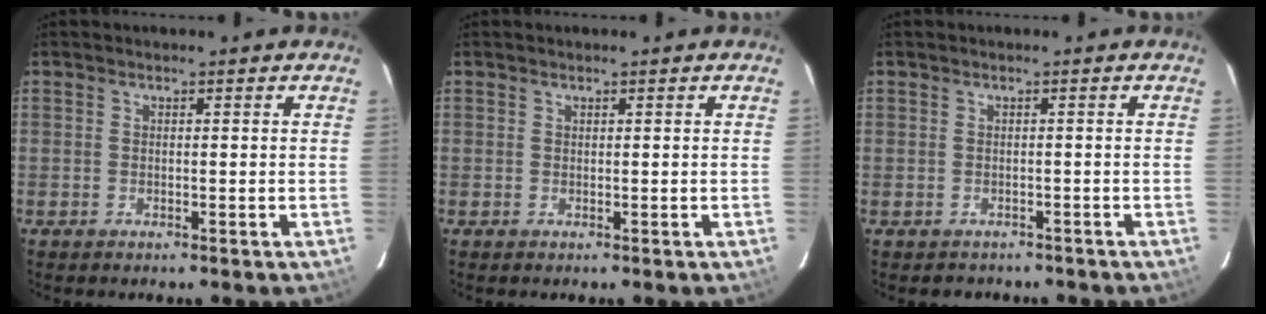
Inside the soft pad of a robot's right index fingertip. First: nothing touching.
{"total": 0.0}
{"total": 2.4, "force": [-1.5, 1.9, 0.1], "torque": [0.003, 0.013, -0.013]}